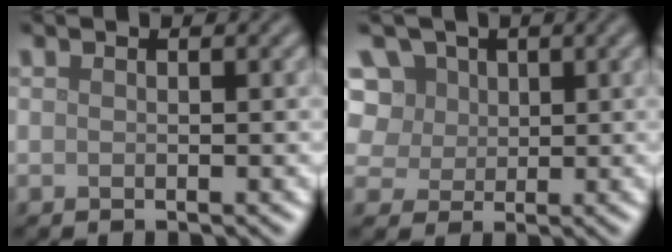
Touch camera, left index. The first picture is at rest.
{"total": 9.3, "force": [4.3, 7.2, 4.0], "torque": [-0.086, 0.029, 0.058]}